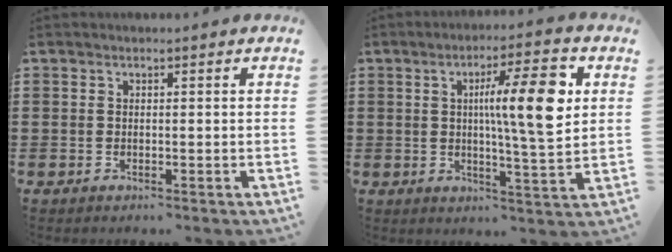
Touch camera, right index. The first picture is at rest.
{"total": 11.5, "force": [2.8, 1.5, 11.0], "torque": [-0.180, -0.003, 0.034]}